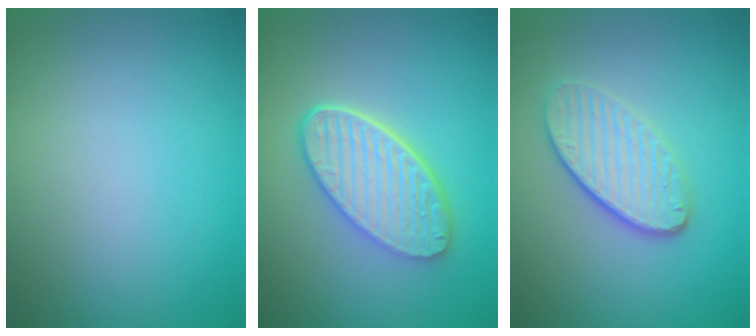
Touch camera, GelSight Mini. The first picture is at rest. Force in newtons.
{"total": 5.6, "press": 4.5, "slide": 3.3}
{"total": 3.5, "press": 3.0, "slide": 1.9}